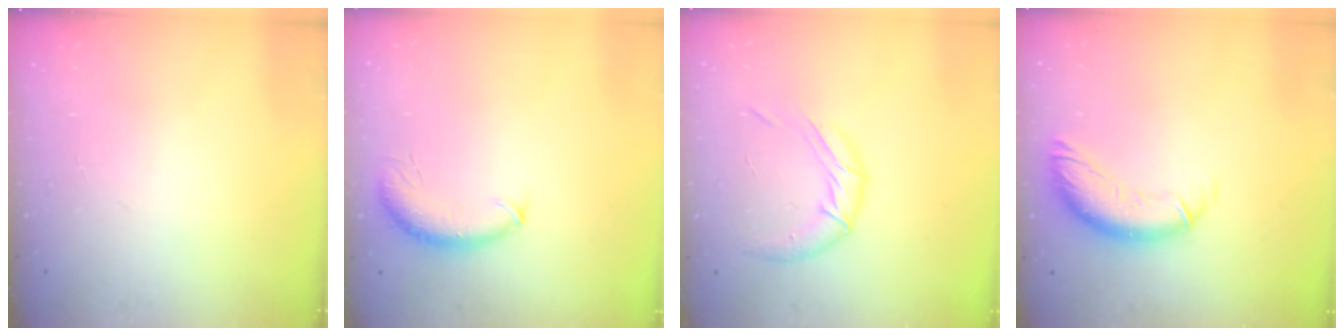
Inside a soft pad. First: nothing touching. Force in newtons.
{"total": 8.7, "press": 8.6, "slide": 1.2}
{"total": 10.8, "press": 10.7, "slide": 1.3}
{"total": 12.6, "press": 12.4, "slide": 1.8}